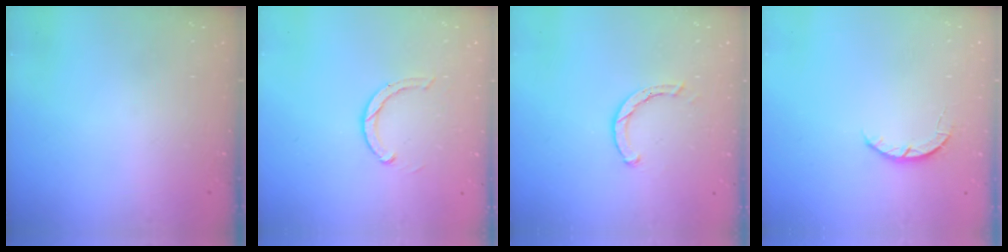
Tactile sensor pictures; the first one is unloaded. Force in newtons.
{"total": 2.9, "press": 2.9, "slide": 0.4}
{"total": 2.0, "press": 2.0, "slide": 0.2}
{"total": 3.4, "press": 3.4, "slide": 0.6}